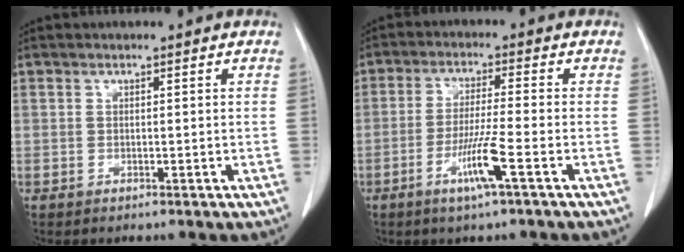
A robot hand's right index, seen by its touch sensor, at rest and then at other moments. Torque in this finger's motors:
{"motor_torque": [0.79, -0.29, 0.20, 0.07]}